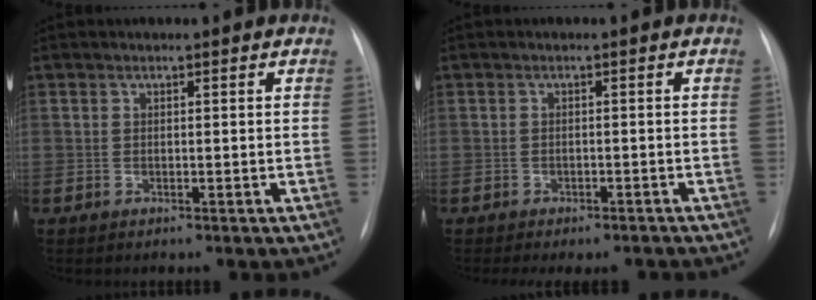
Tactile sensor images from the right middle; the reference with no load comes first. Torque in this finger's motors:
{"motor_torque": [0.07, -0.06, 0.07, 0.03]}